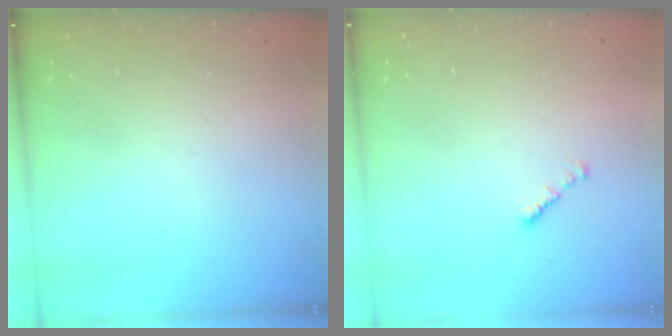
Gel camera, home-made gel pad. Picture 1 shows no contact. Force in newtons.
{"total": 1.3, "press": 1.1, "slide": 0.6}